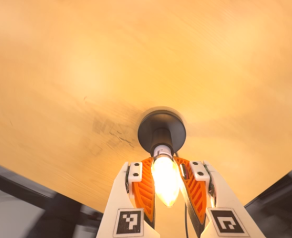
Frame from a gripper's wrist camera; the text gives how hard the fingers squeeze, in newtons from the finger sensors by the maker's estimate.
{"total": 24.9, "left": 28.4, "right": 21.4}